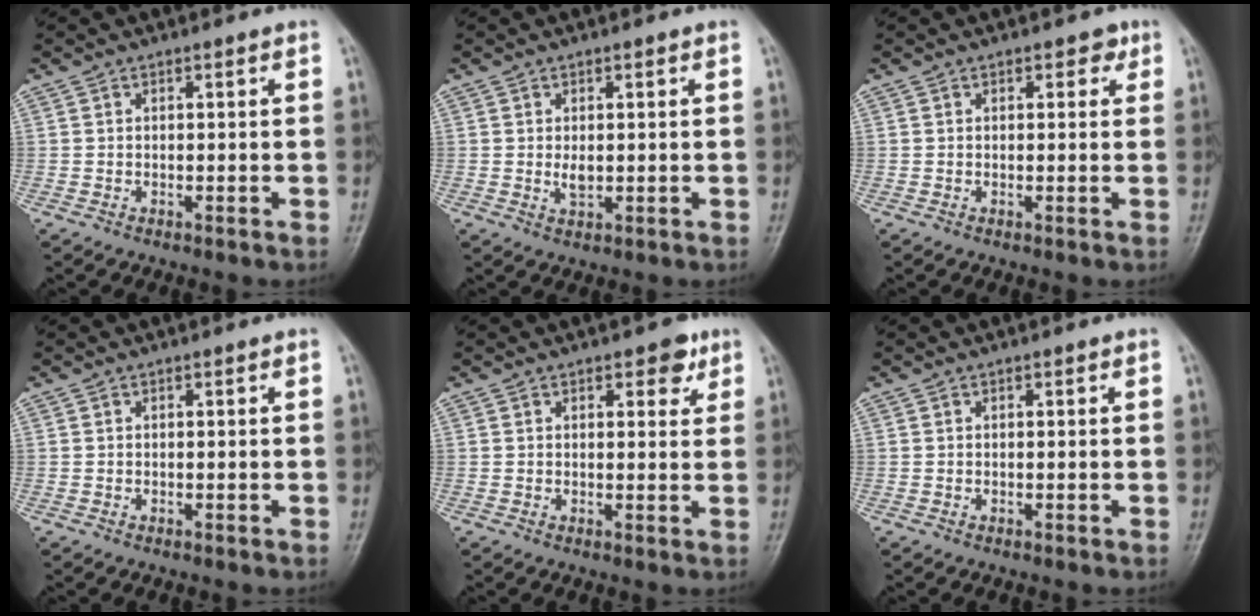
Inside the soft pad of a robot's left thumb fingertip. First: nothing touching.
{"total": 2.5, "force": [0.2, 1.6, 2.0], "torque": [-0.025, -0.006, 0.005]}
{"total": 2.1, "force": [1.0, 1.4, 1.2], "torque": [0.005, -0.001, 0.009]}
{"total": 0.0}
{"total": 4.2, "force": [2.3, 2.3, 2.6], "torque": [-0.009, -0.008, 0.025]}
{"total": 0.0}